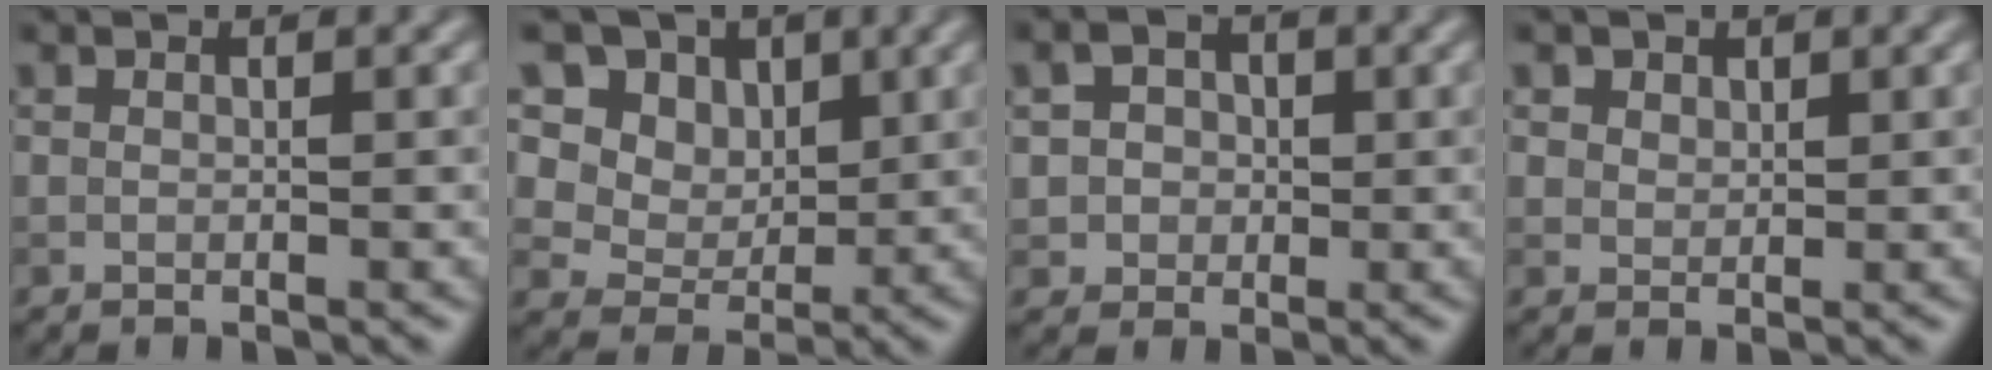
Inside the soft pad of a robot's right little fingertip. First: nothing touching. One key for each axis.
{"total": 15.5, "fx": 7.9, "fy": 11.1, "fz": 7.3, "tx": -0.180, "ty": 0.035, "tz": 0.145}
{"total": 2.9, "fx": 0.5, "fy": 2.5, "fz": 1.3, "tx": -0.016, "ty": 0.011, "tz": 0.001}
{"total": 2.6, "fx": 1.7, "fy": 1.7, "fz": 0.9, "tx": -0.028, "ty": -0.001, "tz": 0.030}